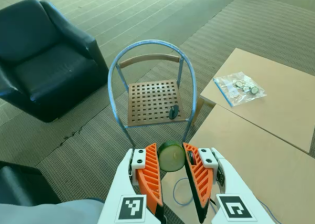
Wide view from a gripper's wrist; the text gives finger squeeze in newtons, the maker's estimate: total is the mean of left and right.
{"total": 8.4, "left": 8.2, "right": 8.6}